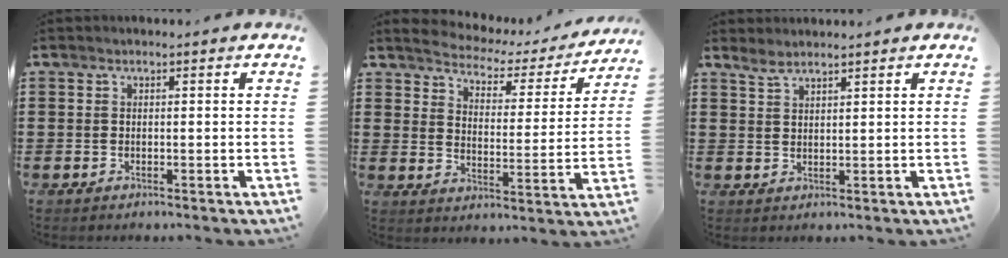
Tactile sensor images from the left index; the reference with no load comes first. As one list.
[{"total": 2.8, "force": [2.8, 0.5, 0.1], "torque": [-0.026, -0.028, 0.038]}, {"total": 2.0, "force": [1.8, 0.4, 0.6], "torque": [-0.015, 0.001, 0.036]}]